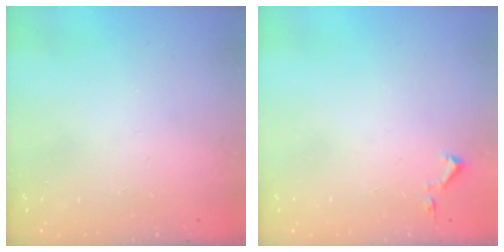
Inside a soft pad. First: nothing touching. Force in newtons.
{"total": 3.5, "press": 3.4, "slide": 0.6}